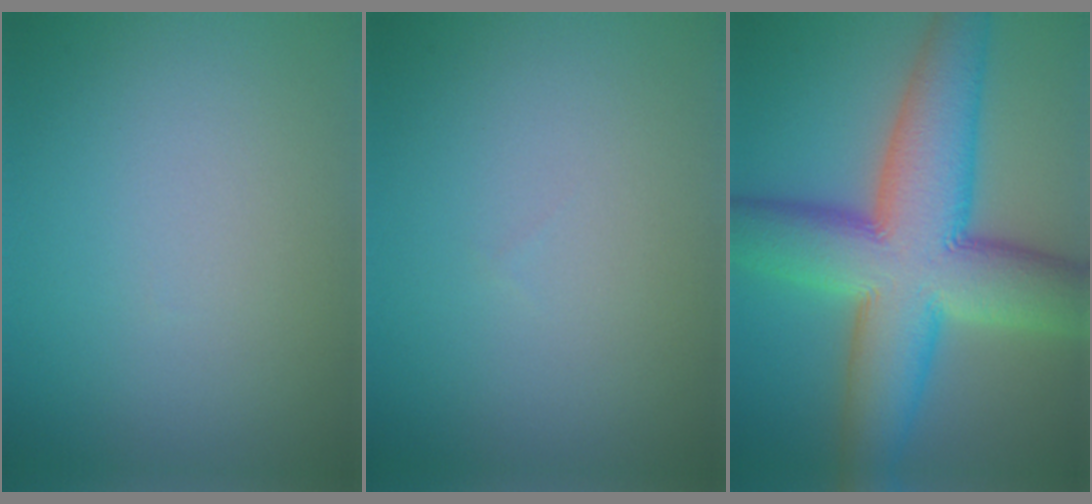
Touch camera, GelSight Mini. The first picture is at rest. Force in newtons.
{"total": 0.0}
{"total": 13.9, "press": 13.9, "slide": 0.3}